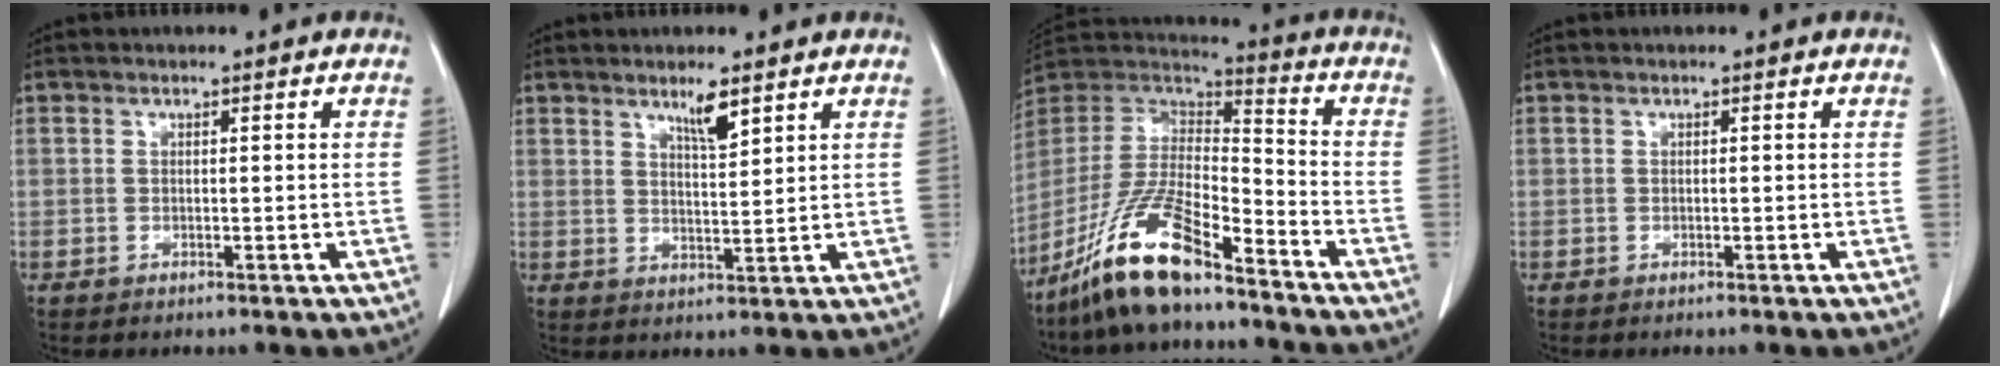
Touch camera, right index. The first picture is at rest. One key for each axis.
{"total": 4.0, "fx": 2.8, "fy": 0.3, "fz": 2.8, "tx": -0.050, "ty": -0.006, "tz": 0.052}
{"total": 15.6, "fx": -11.1, "fy": 3.1, "fz": 10.5, "tx": -0.208, "ty": 0.001, "tz": -0.205}
{"total": 0.0}